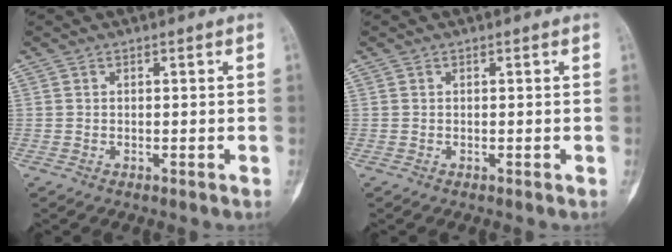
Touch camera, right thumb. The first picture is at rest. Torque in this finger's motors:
{"motor_torque": [0.01, -0.01, 0.00, 0.00, 0.00]}